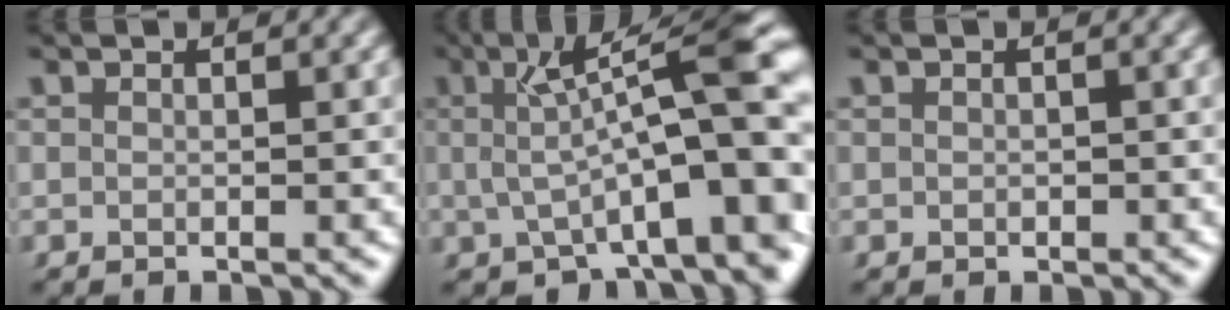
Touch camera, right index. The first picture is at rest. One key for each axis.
{"total": 9.9, "fx": -0.7, "fy": 3.3, "fz": 9.3, "tx": -0.134, "ty": 0.002, "tz": -0.003}
{"total": 0.5, "fx": -0.2, "fy": 0.5, "fz": 0.2, "tx": -0.011, "ty": -0.007, "tz": 0.001}